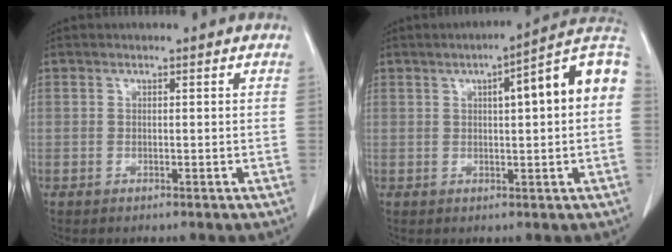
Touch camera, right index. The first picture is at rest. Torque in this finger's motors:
{"motor_torque": [0.96, -0.09, 0.51, 0.06]}